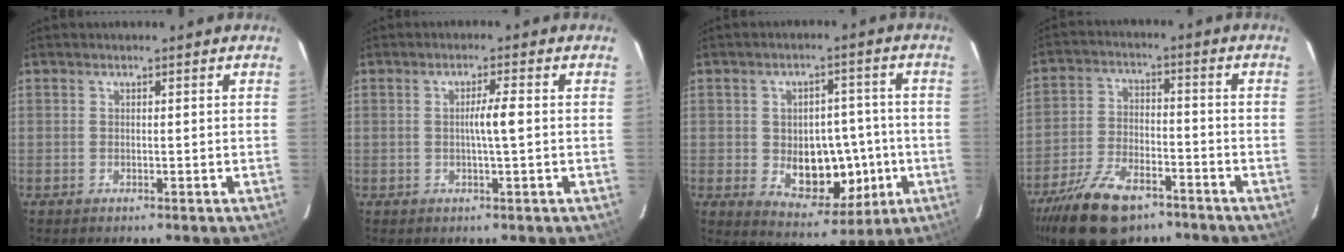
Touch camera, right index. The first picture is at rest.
{"total": 3.0, "force": [-0.1, -0.3, 3.0], "torque": [-0.053, -0.001, -0.002]}
{"total": 11.3, "force": [-1.8, 7.0, 8.8], "torque": [-0.122, 0.013, -0.008]}
{"total": 12.8, "force": [-8.9, 5.3, 7.5], "torque": [-0.148, -0.010, -0.156]}